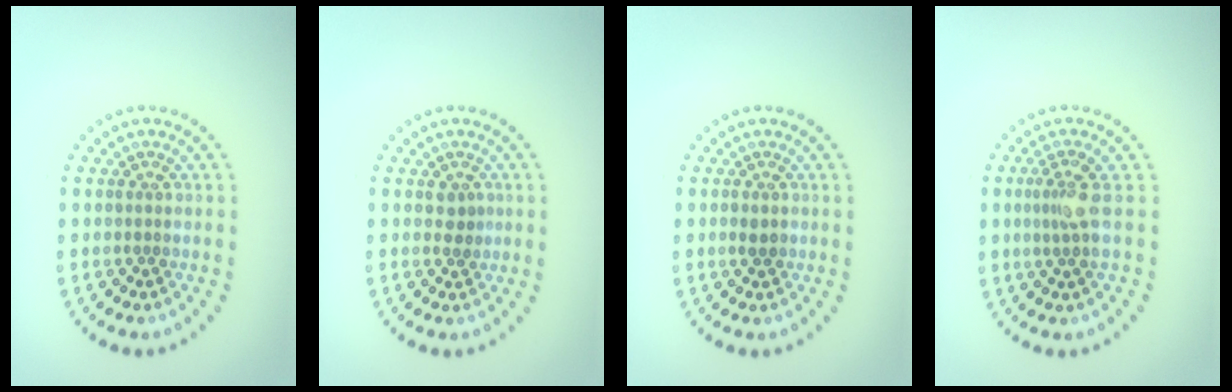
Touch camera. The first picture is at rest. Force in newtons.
{"total": 1.2, "press": 1.1, "slide": 0.5}
{"total": 1.1, "press": 1.0, "slide": 0.2}
{"total": 2.1, "press": 1.5, "slide": 1.5}